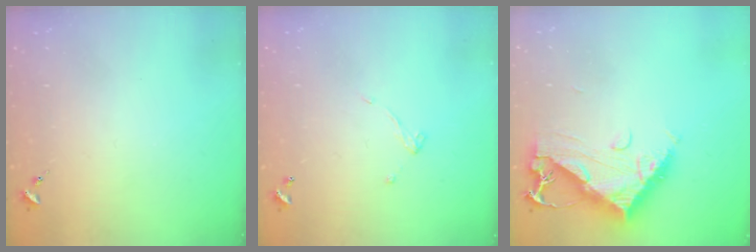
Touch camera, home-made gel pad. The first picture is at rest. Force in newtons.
{"total": 4.4, "press": 4.4, "slide": 0.2}
{"total": 11.6, "press": 11.6, "slide": 1.1}